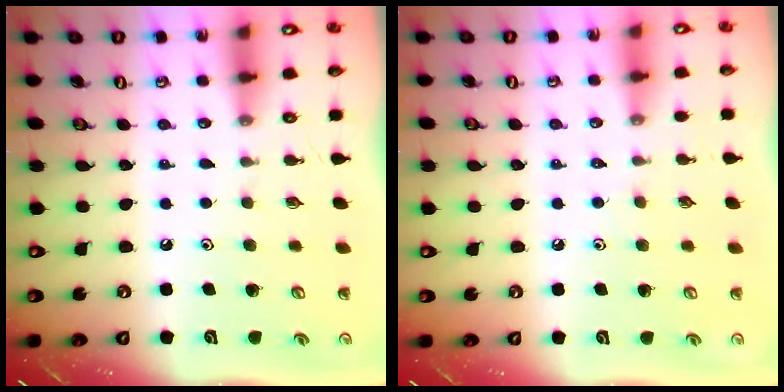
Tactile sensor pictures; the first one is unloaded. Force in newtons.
{"total": 2.1, "press": 2.1, "slide": 0.4}